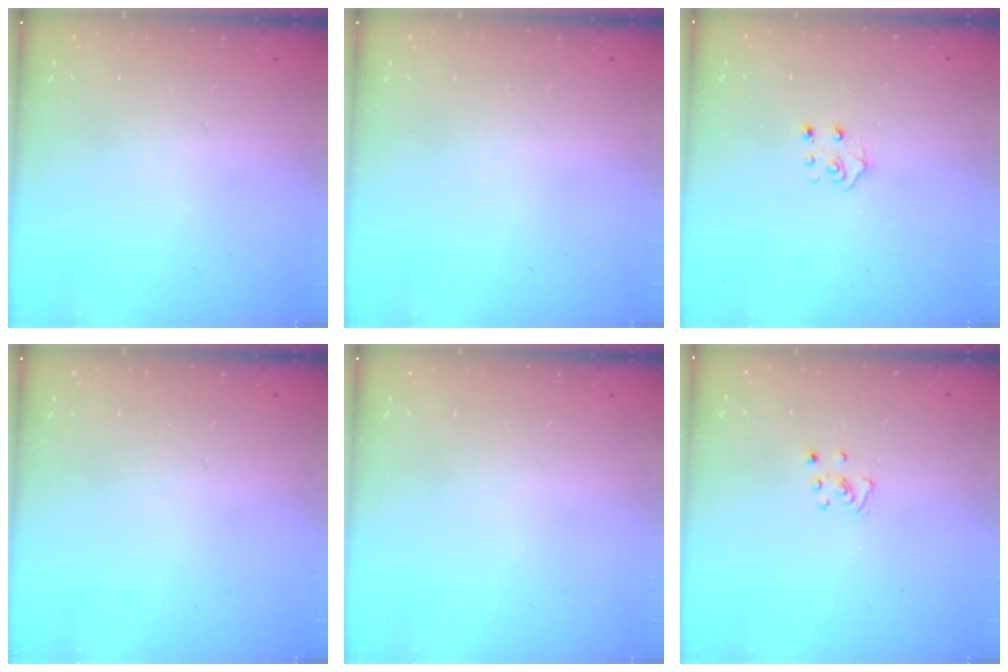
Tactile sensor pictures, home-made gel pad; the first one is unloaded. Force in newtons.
{"total": 0.0}
{"total": 5.4, "press": 5.3, "slide": 0.4}
{"total": 0.0}
{"total": 0.0}
{"total": 3.3, "press": 3.3, "slide": 0.3}